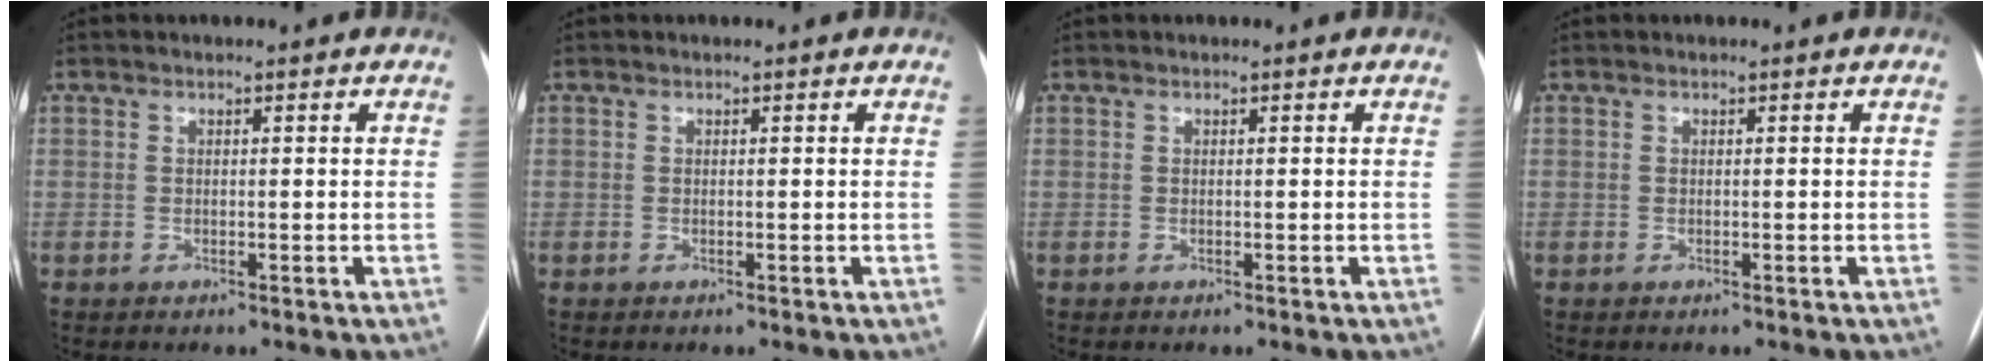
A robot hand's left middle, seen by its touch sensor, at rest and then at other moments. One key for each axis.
{"total": 0.0}
{"total": 0.0}
{"total": 0.0}